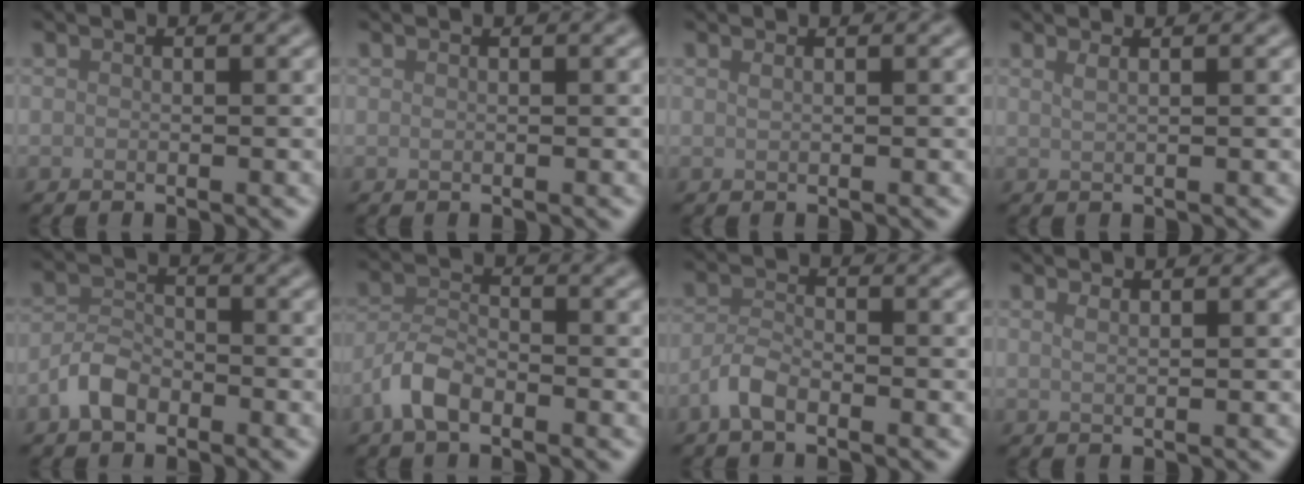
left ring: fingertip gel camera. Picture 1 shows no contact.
{"total": 0.0}
{"total": 0.7, "force": [0.5, 0.3, 0.5], "torque": [-0.003, 0.000, 0.005]}
{"total": 1.6, "force": [1.0, 0.7, 1.0], "torque": [-0.008, 0.003, 0.004]}
{"total": 2.9, "force": [-1.9, 1.6, 1.5], "torque": [-0.029, 0.007, -0.044]}
{"total": 3.4, "force": [-2.1, 1.5, 2.2], "torque": [-0.043, 0.007, -0.050]}
{"total": 2.3, "force": [-1.6, 0.8, 1.5], "torque": [-0.032, 0.003, -0.038]}
{"total": 1.1, "force": [0.7, 0.4, 0.7], "torque": [-0.004, 0.001, 0.008]}